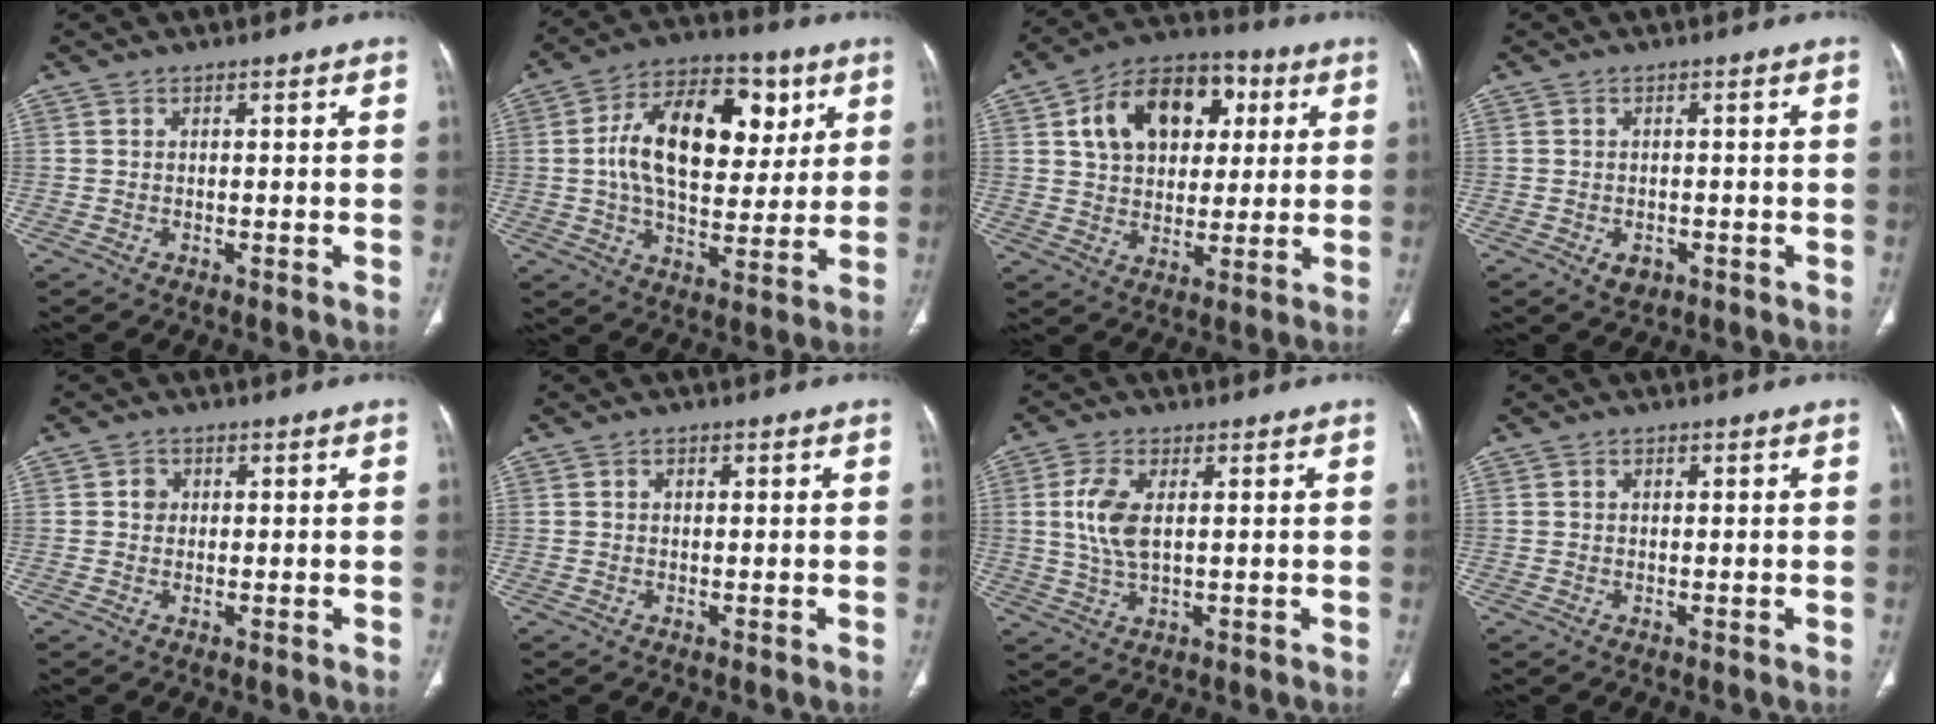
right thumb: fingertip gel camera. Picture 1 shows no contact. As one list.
[{"total": 20.5, "force": [4.8, 12.0, 15.9], "torque": [-0.229, 0.001, 0.073]}, {"total": 17.6, "force": [5.4, 12.1, 11.6], "torque": [-0.154, 0.008, 0.086]}, {"total": 2.5, "force": [-1.1, 1.8, 1.4], "torque": [-0.013, 0.002, -0.008]}, {"total": 1.8, "force": [0.3, 1.7, 0.6], "torque": [-0.001, 0.003, 0.002]}, {"total": 1.0, "force": [0.3, 0.8, 0.6], "torque": [-0.007, 0.001, 0.004]}, {"total": 7.3, "force": [1.3, 3.5, 6.3], "torque": [-0.145, -0.003, 0.029]}, {"total": 0.6, "force": [0.2, 0.4, 0.4], "torque": [-0.005, 0.000, 0.004]}]